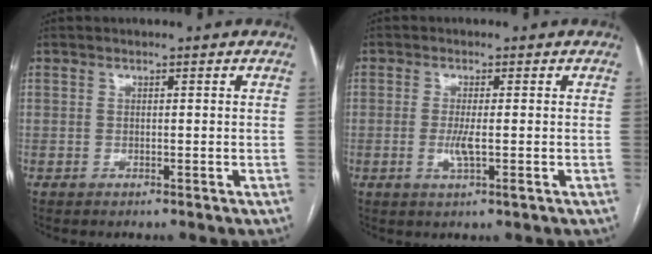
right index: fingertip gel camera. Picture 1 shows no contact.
{"total": 2.9, "force": [-0.6, 0.2, 2.9], "torque": [-0.060, -0.006, -0.011]}